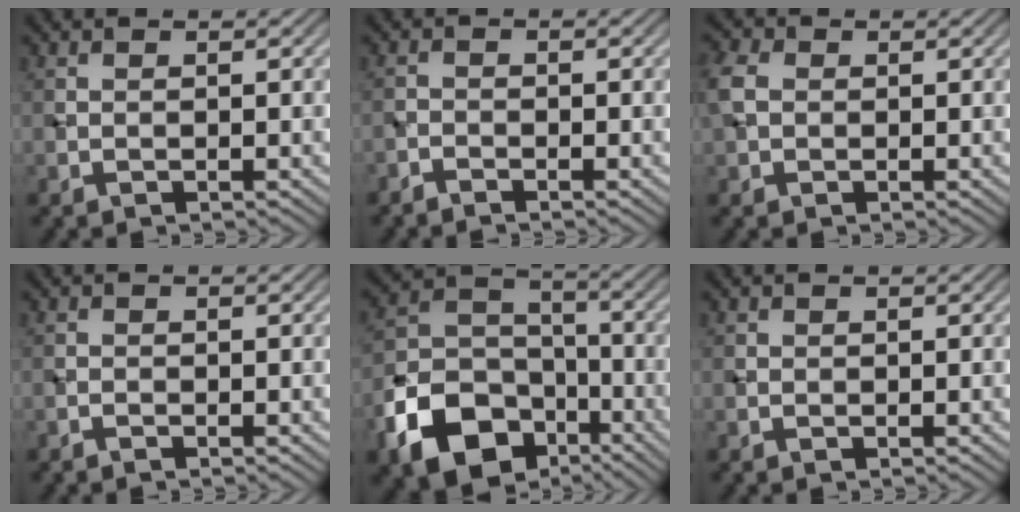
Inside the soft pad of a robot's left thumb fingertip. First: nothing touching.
{"total": 1.3, "force": [-1.3, 0.3, 0.4], "torque": [-0.007, -0.001, -0.030]}
{"total": 3.8, "force": [0.5, 3.0, 2.3], "torque": [-0.073, 0.009, 0.003]}
{"total": 0.5, "force": [-0.5, 0.0, 0.2], "torque": [-0.001, 0.000, -0.010]}
{"total": 13.6, "force": [-7.2, 9.1, 7.0], "torque": [-0.172, -0.030, -0.139]}
{"total": 0.0}